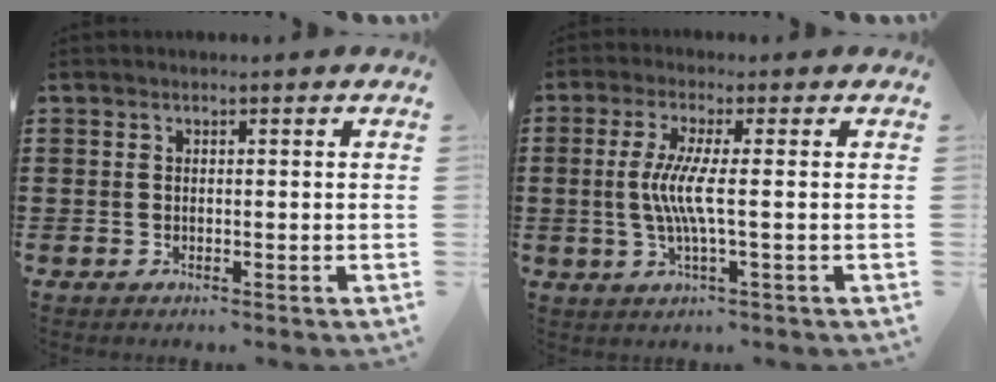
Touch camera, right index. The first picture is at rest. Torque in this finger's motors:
{"motor_torque": [1.02, 0.63, 0.71, 0.21]}